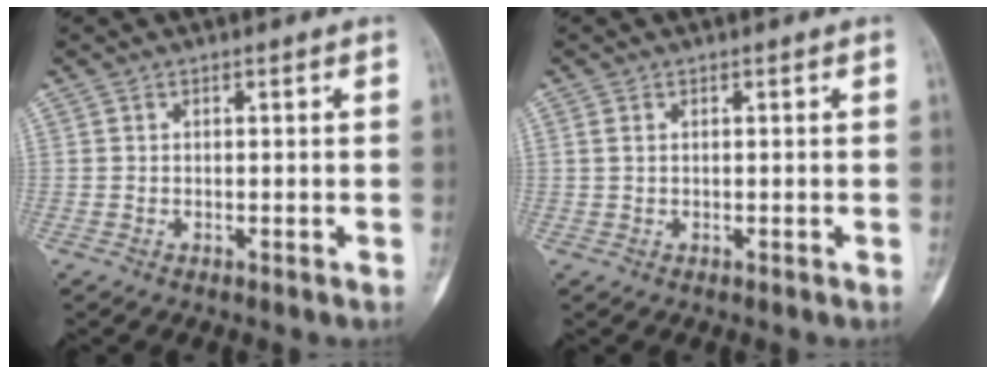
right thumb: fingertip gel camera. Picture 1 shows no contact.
{"total": 0.8, "force": [0.1, 0.5, 0.6], "torque": [-0.020, 0.006, 0.006]}